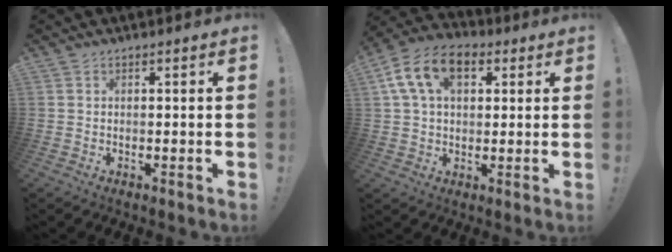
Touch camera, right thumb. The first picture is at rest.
{"total": 14.2, "force": [5.1, 9.0, 9.6], "torque": [-0.167, 0.000, 0.096]}